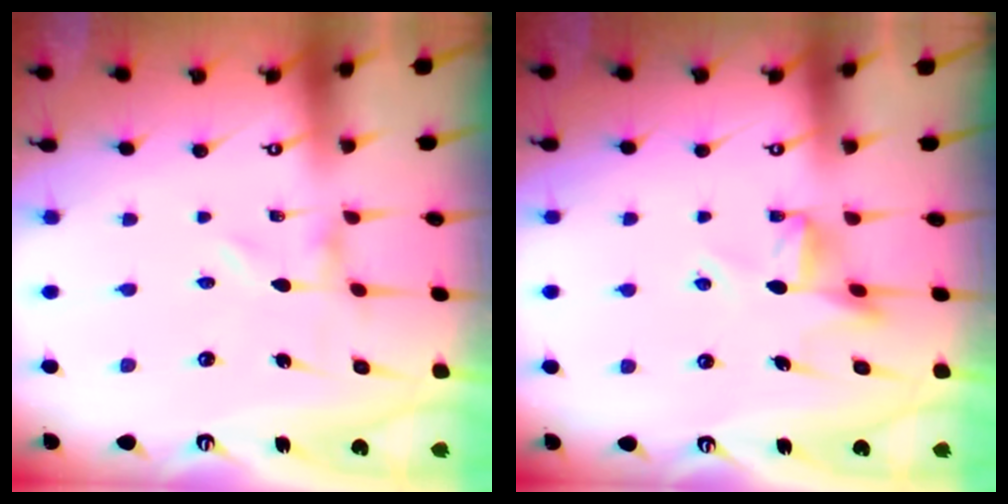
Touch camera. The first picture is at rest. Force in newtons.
{"total": 7.8, "press": 7.8, "slide": 0.3}